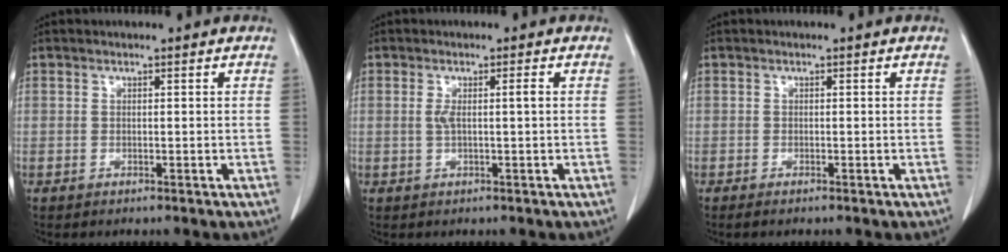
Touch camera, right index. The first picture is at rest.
{"total": 2.2, "force": [0.1, 0.0, 2.2], "torque": [-0.044, 0.007, 0.004]}
{"total": 1.0, "force": [-0.8, 0.0, 0.5], "torque": [-0.013, -0.003, -0.012]}